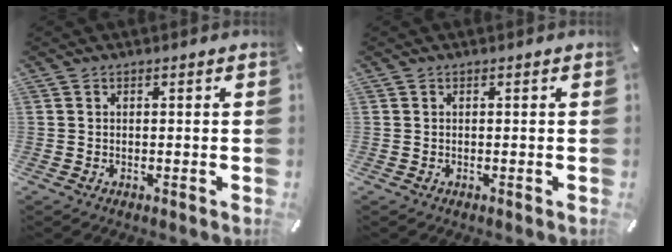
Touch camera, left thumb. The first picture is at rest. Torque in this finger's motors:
{"motor_torque": [0.00, 0.00, -0.04, 0.06, 0.00]}